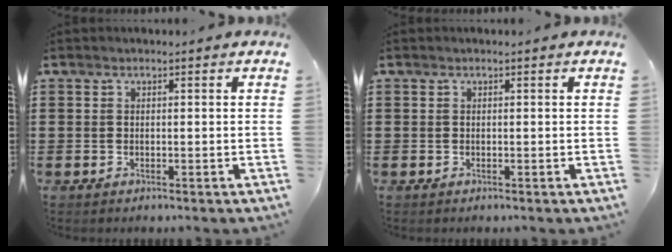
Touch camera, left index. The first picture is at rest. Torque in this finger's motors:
{"motor_torque": [0.00, 0.00, 0.00, 0.00]}